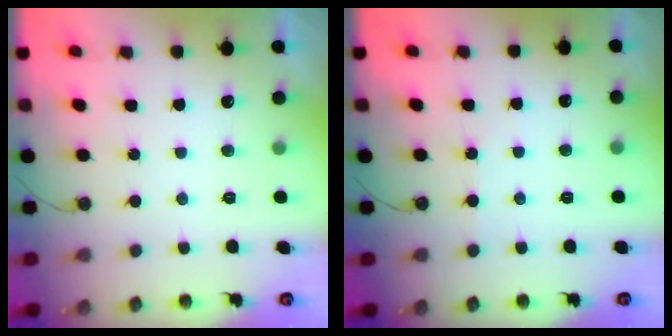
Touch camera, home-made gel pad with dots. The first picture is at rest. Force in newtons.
{"total": 2.3, "press": 2.3, "slide": 0.4}